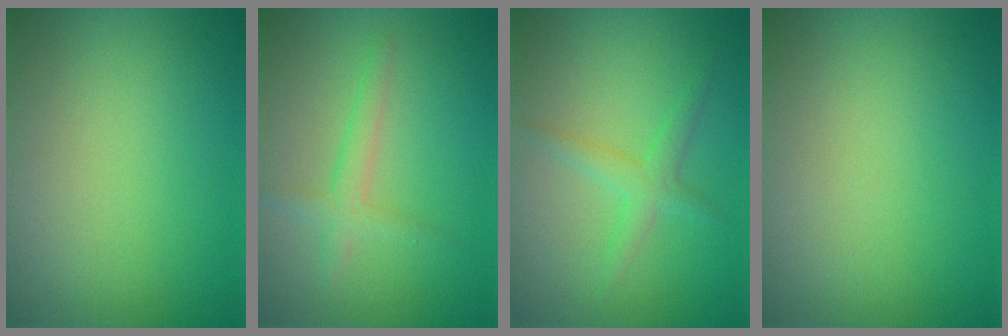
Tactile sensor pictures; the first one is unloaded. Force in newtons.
{"total": 2.0, "press": 2.0, "slide": 0.1}
{"total": 2.0, "press": 2.0, "slide": 0.1}
{"total": 0.0}